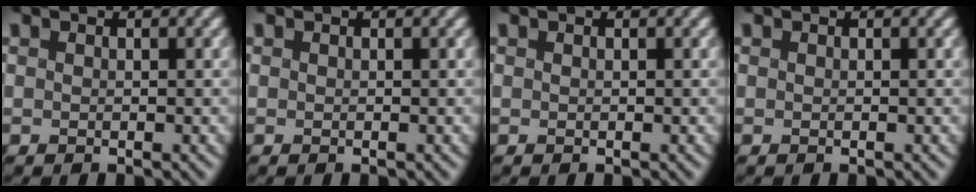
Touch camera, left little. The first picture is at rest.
{"total": 0.0}
{"total": 0.0}
{"total": 0.0}